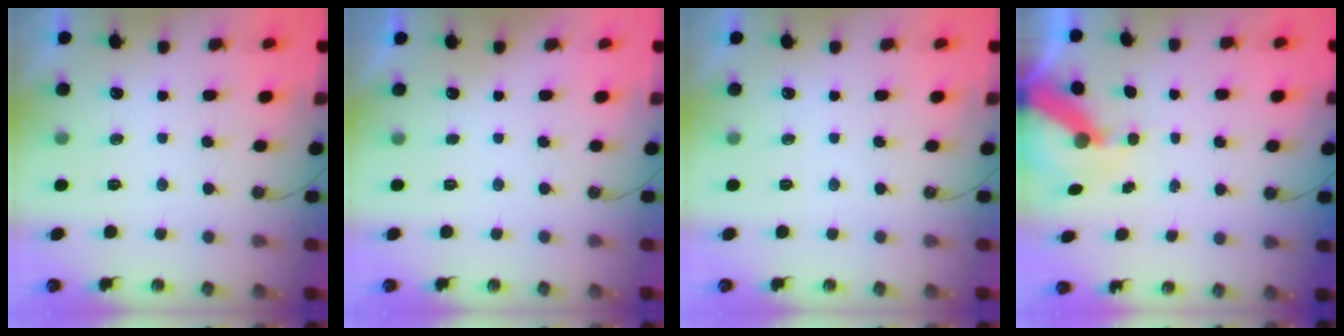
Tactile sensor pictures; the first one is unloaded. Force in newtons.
{"total": 0.0}
{"total": 0.0}
{"total": 9.4, "press": 9.4, "slide": 1.2}